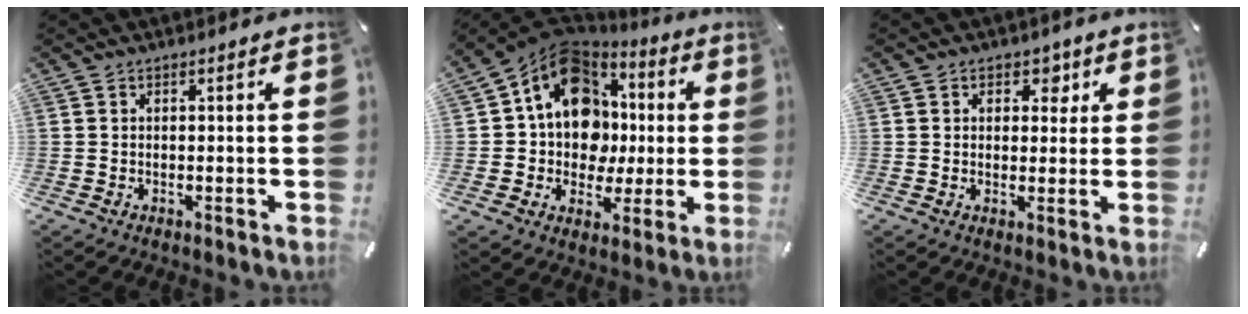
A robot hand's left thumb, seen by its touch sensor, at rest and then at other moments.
{"total": 16.3, "force": [3.8, 13.5, 8.4], "torque": [-0.154, -0.033, 0.073]}
{"total": 4.1, "force": [1.6, 3.3, 1.8], "torque": [-0.004, -0.006, 0.018]}